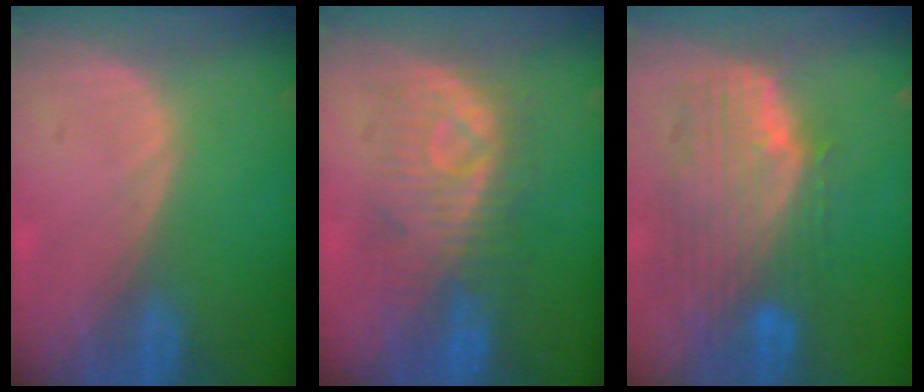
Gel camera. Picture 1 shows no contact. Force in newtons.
{"total": 8.5, "press": 8.4, "slide": 0.9}
{"total": 10.6, "press": 9.2, "slide": 5.4}